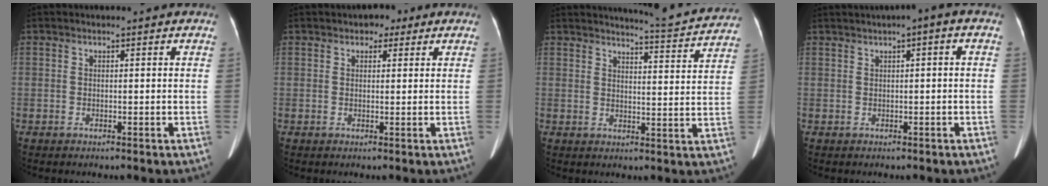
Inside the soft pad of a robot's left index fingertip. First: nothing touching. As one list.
[{"total": 2.4, "force": [1.4, 1.6, 1.1], "torque": [-0.012, 0.009, 0.016]}, {"total": 10.1, "force": [10.0, -0.4, 1.7], "torque": [-0.033, -0.024, 0.118]}, {"total": 2.8, "force": [0.9, 0.3, 2.6], "torque": [-0.042, 0.019, 0.015]}]